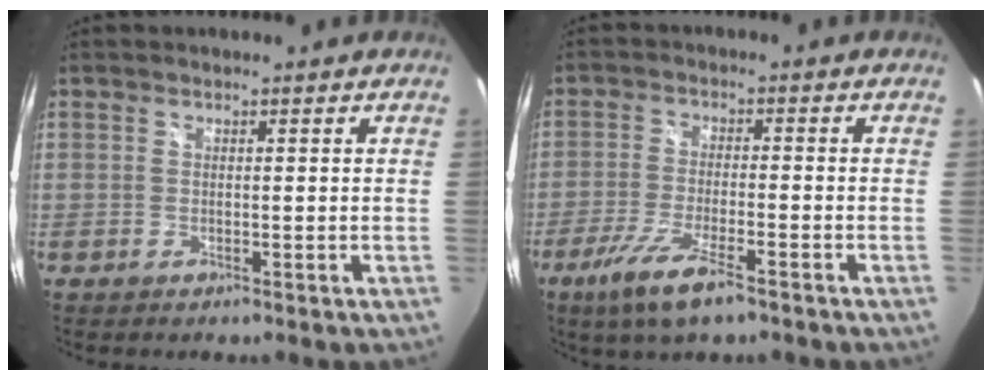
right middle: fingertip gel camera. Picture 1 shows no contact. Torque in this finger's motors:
{"motor_torque": [1.14, -0.99, 0.53, 0.15]}